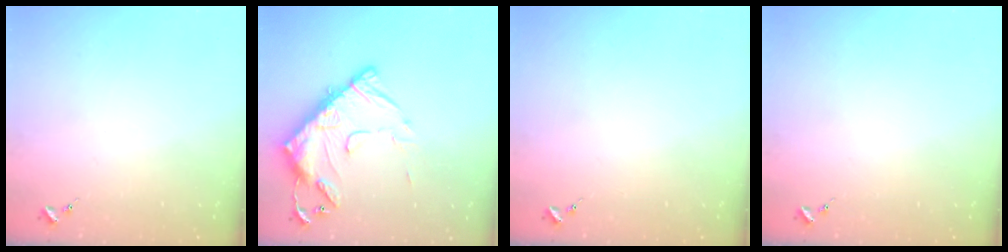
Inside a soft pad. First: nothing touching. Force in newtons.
{"total": 16.8, "press": 16.7, "slide": 1.2}
{"total": 0.0}
{"total": 0.0}